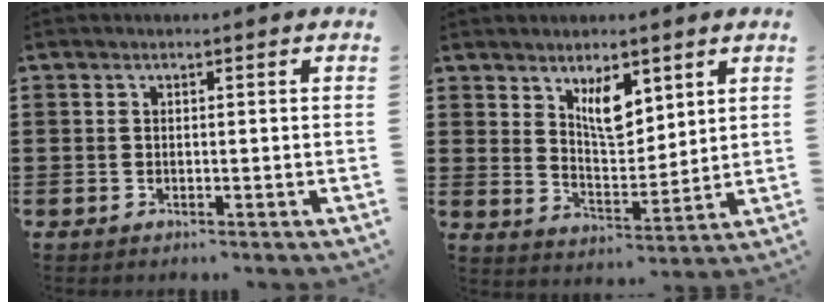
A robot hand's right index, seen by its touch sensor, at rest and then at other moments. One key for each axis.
{"total": 6.7, "fx": 4.0, "fy": 3.1, "fz": 4.4, "tx": -0.074, "ty": -0.011, "tz": 0.068}